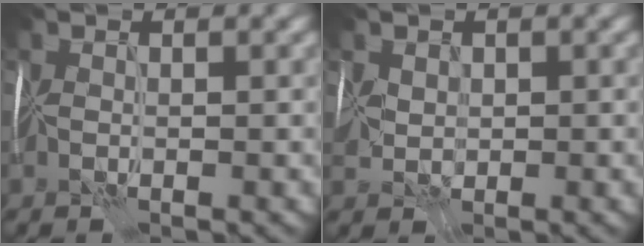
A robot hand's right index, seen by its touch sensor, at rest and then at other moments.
{"total": 2.2, "force": [0.7, 1.7, 1.2], "torque": [-0.030, 0.002, 0.015]}